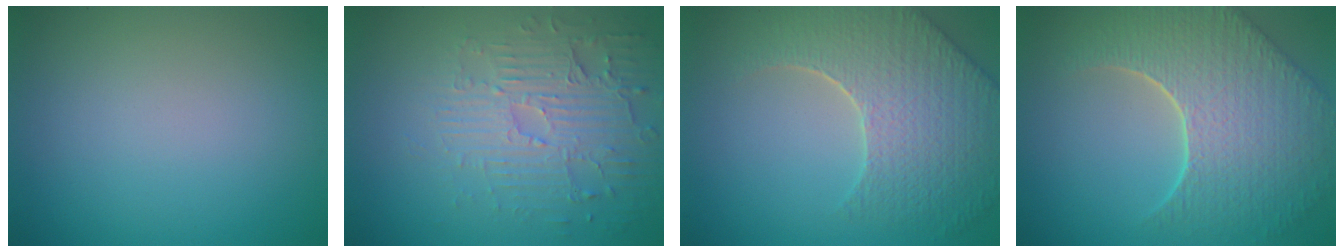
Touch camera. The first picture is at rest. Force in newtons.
{"total": 4.1, "press": 3.7, "slide": 1.7}
{"total": 7.4, "press": 5.7, "slide": 4.8}
{"total": 8.6, "press": 6.1, "slide": 6.1}